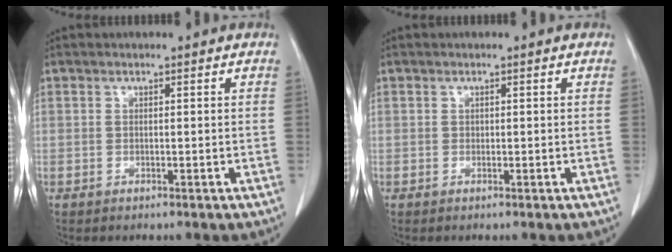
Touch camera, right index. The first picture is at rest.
{"total": 0.0}